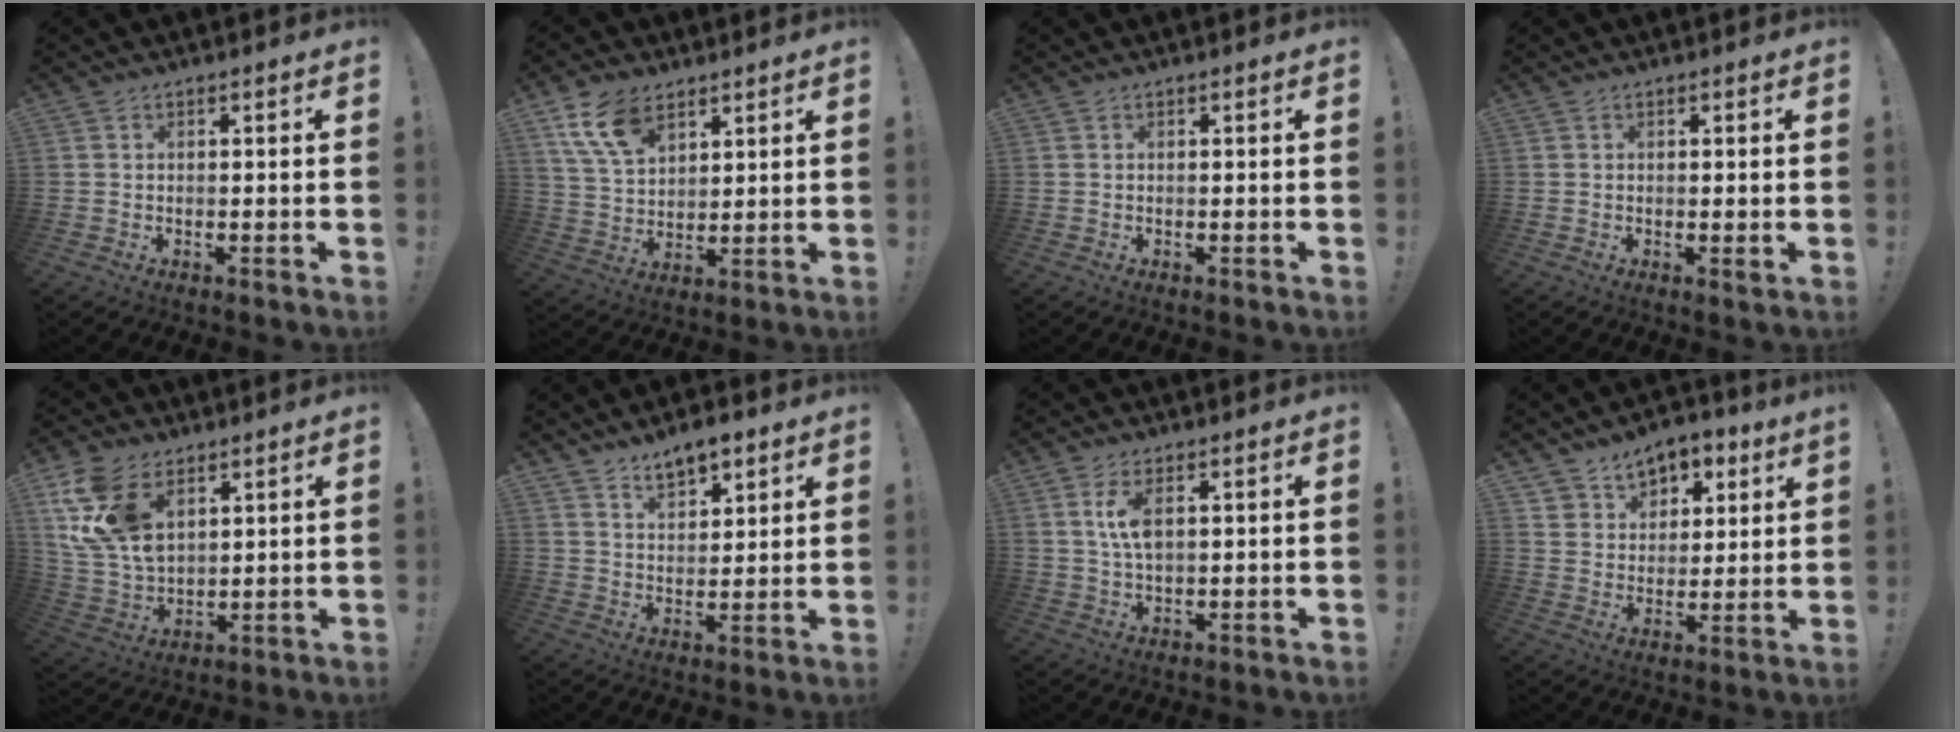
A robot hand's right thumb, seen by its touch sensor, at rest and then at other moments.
{"total": 12.3, "force": [7.2, 7.0, 7.1], "torque": [-0.131, -0.019, 0.142]}
{"total": 0.0}
{"total": 1.1, "force": [0.4, 0.2, 1.1], "torque": [-0.006, -0.006, 0.003]}
{"total": 16.3, "force": [7.8, 10.3, 10.0], "torque": [-0.207, -0.031, 0.152]}
{"total": 7.6, "force": [5.7, 3.9, 3.3], "torque": [-0.046, -0.031, 0.105]}
{"total": 6.2, "force": [1.8, 2.7, 5.3], "torque": [-0.105, -0.001, 0.028]}
{"total": 8.3, "force": [6.0, 5.5, 1.6], "torque": [-0.019, -0.049, 0.116]}